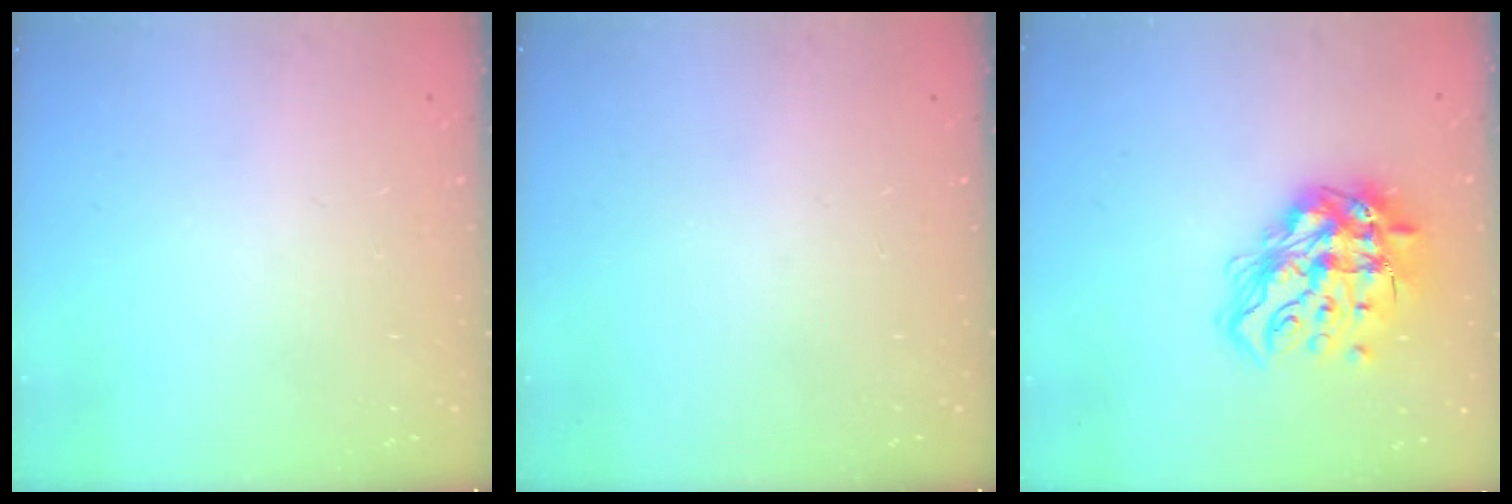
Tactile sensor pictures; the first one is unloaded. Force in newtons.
{"total": 0.0}
{"total": 18.6, "press": 18.6, "slide": 1.7}